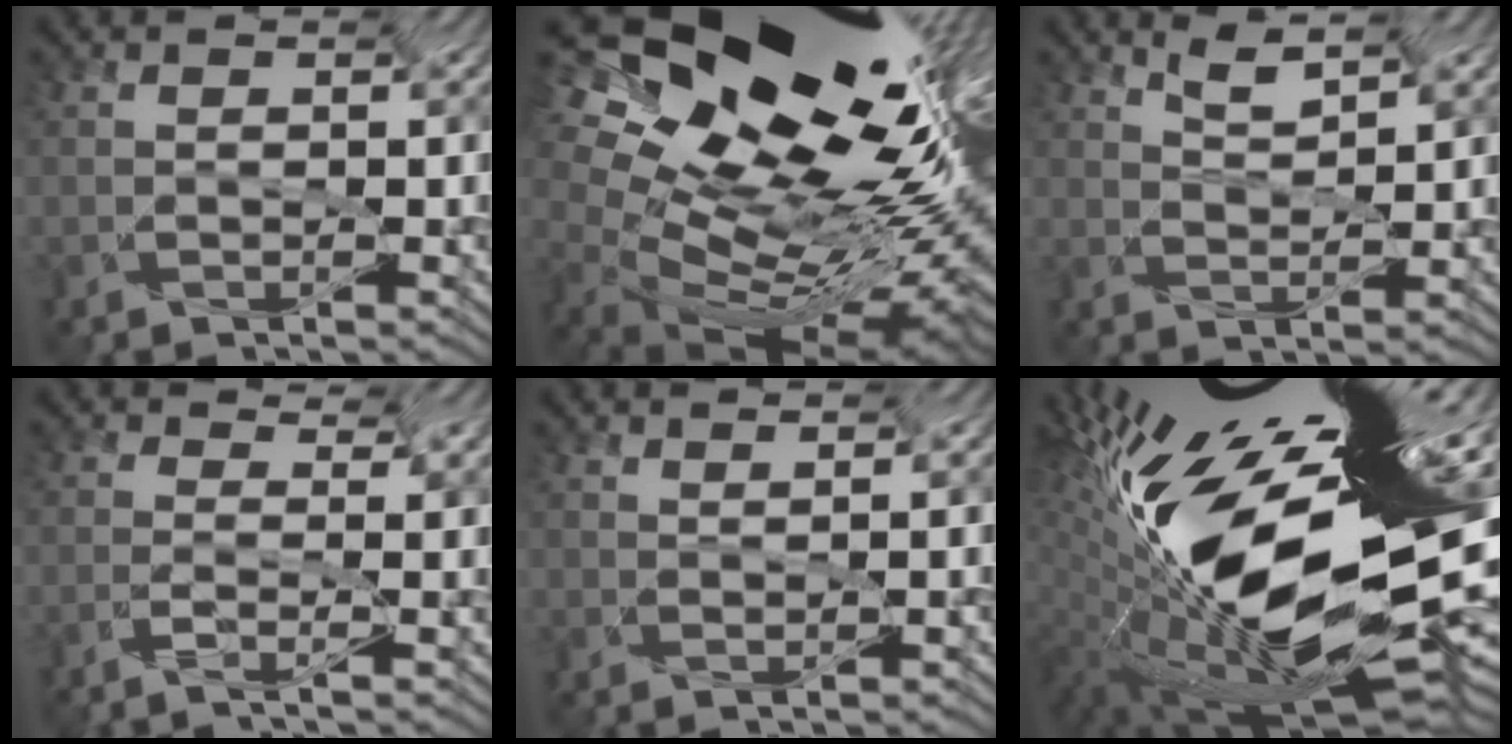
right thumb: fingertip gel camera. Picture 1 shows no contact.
{"total": 14.2, "force": [4.1, 7.9, 11.1], "torque": [-0.215, 0.041, 0.079]}
{"total": 1.9, "force": [1.7, -0.6, 0.6], "torque": [-0.022, 0.000, 0.035]}
{"total": 2.2, "force": [-1.4, -0.1, 1.7], "torque": [-0.043, -0.002, -0.030]}
{"total": 1.2, "force": [1.1, -0.4, 0.1], "torque": [0.001, -0.005, 0.019]}
{"total": 16.6, "force": [-1.7, 6.1, 15.4], "torque": [-0.241, -0.005, -0.030]}